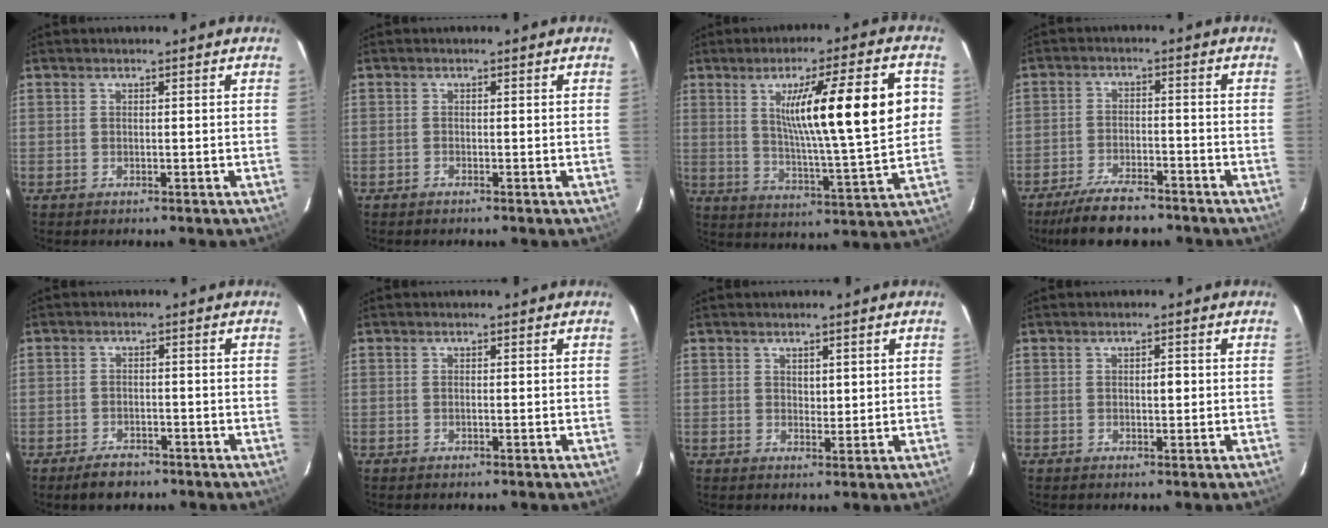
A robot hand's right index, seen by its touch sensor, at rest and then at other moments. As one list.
[{"total": 0.0}, {"total": 18.7, "force": [4.2, 1.1, 18.2], "torque": [-0.272, 0.005, 0.061]}, {"total": 8.7, "force": [-7.4, 2.4, 4.0], "torque": [-0.072, -0.016, -0.127]}, {"total": 3.8, "force": [-2.8, 2.0, 1.6], "torque": [-0.031, 0.000, -0.041]}, {"total": 0.0}, {"total": 2.0, "force": [0.9, 1.1, 1.4], "torque": [-0.020, -0.001, 0.017]}, {"total": 1.5, "force": [0.1, 0.6, 1.4], "torque": [-0.020, 0.002, 0.001]}]